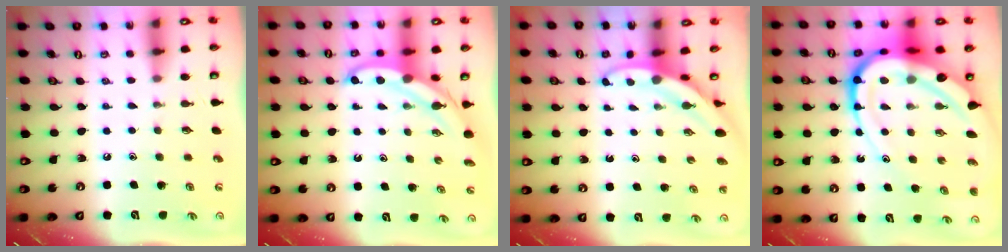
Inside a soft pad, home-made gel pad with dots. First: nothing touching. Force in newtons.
{"total": 5.6, "press": 5.6, "slide": 0.2}
{"total": 3.5, "press": 3.5, "slide": 0.0}
{"total": 22.8, "press": 22.6, "slide": 2.4}